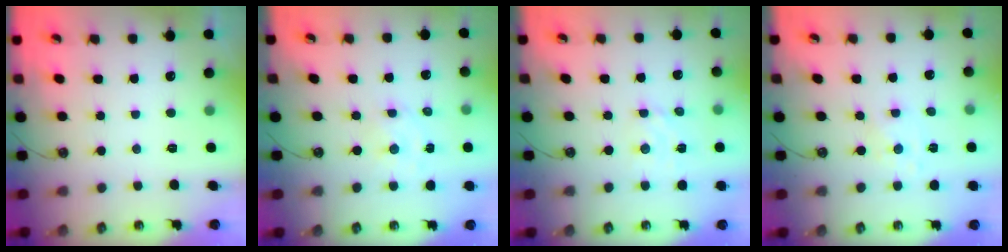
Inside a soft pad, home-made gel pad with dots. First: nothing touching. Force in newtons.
{"total": 2.0, "press": 2.0, "slide": 0.5}
{"total": 3.0, "press": 3.0, "slide": 0.1}
{"total": 2.0, "press": 2.0, "slide": 0.3}